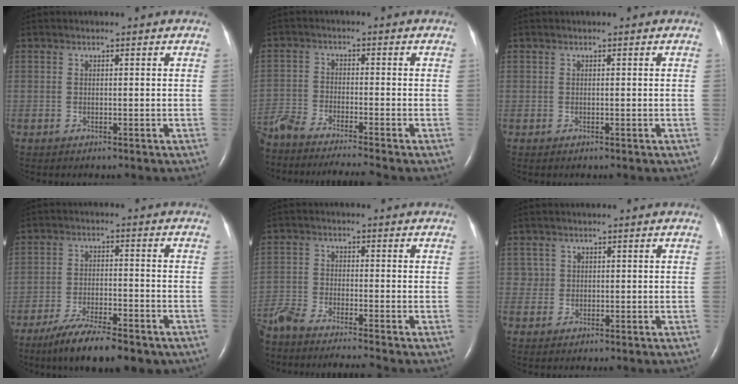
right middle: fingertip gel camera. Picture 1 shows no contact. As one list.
[{"total": 13.3, "force": [-12.2, -0.8, 5.2], "torque": [-0.085, -0.016, -0.205]}, {"total": 0.0}, {"total": 12.4, "force": [-9.2, 3.0, 7.8], "torque": [-0.125, -0.019, -0.145]}, {"total": 11.8, "force": [-10.8, -0.5, 4.8], "torque": [-0.079, -0.017, -0.182]}, {"total": 1.4, "force": [0.5, 1.3, -0.2], "torque": [0.017, 0.003, 0.004]}]